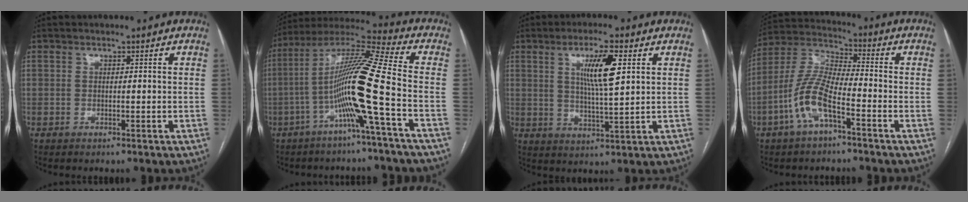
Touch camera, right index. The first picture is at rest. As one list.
[{"total": 14.3, "force": [-4.0, -2.1, 13.6], "torque": [-0.254, 0.007, -0.086]}, {"total": 8.0, "force": [2.7, 0.7, 7.5], "torque": [-0.136, -0.002, 0.048]}, {"total": 10.2, "force": [-4.5, 2.9, 8.7], "torque": [-0.199, 0.009, -0.093]}]